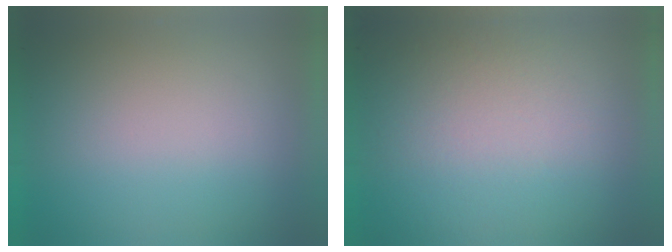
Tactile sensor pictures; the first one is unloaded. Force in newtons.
{"total": 4.4}